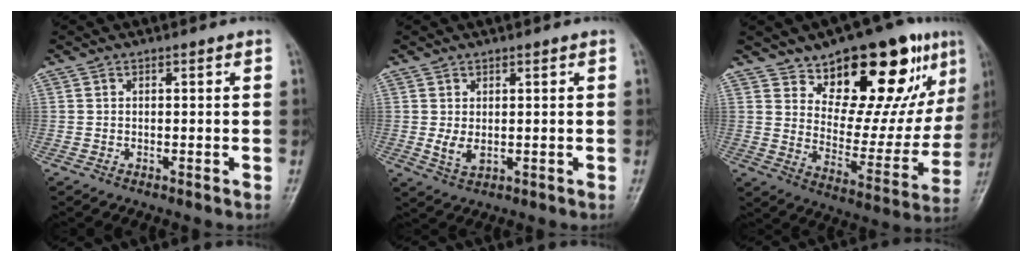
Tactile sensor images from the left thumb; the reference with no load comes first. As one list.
[{"total": 2.9, "force": [0.3, 1.7, 2.3], "torque": [-0.041, -0.009, 0.011]}, {"total": 23.6, "force": [13.6, 10.4, 16.3], "torque": [-0.173, -0.061, 0.212]}]